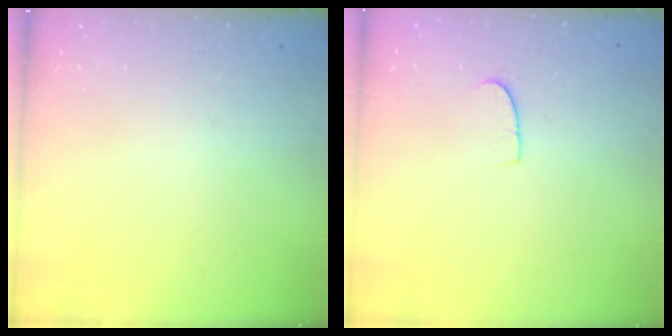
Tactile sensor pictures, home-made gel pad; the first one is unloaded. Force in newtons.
{"total": 5.4, "press": 5.4, "slide": 0.4}